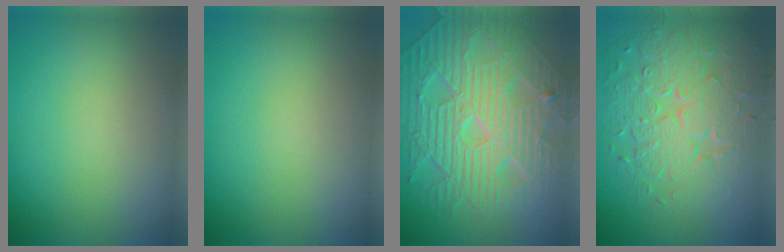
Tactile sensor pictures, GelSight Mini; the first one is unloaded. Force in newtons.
{"total": 0.0}
{"total": 11.7, "press": 7.8, "slide": 8.8}
{"total": 8.1, "press": 5.7, "slide": 5.7}